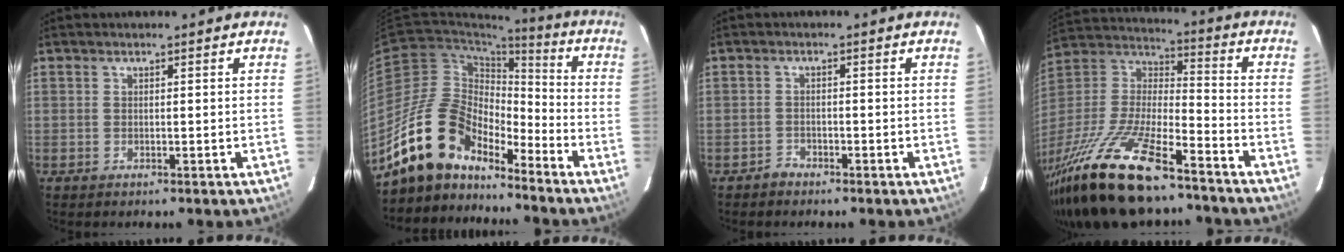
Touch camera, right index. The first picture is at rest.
{"total": 15.1, "force": [-12.4, 6.1, 6.0], "torque": [-0.112, 0.017, -0.232]}
{"total": 1.7, "force": [-1.5, 0.7, -0.2], "torque": [0.003, 0.004, -0.027]}
{"total": 26.3, "force": [-19.2, 7.6, 16.3], "torque": [-0.336, -0.034, -0.334]}